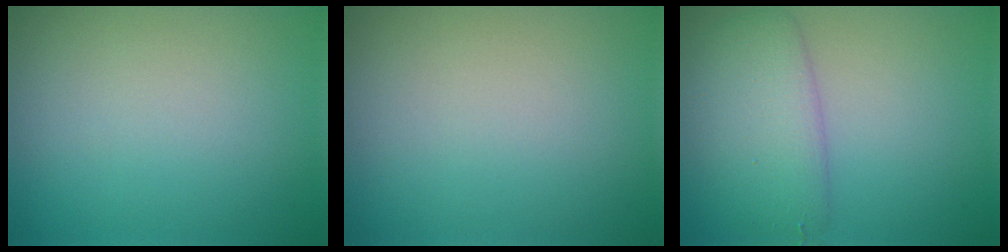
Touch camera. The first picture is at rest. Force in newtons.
{"total": 0.0}
{"total": 4.2, "press": 4.2, "slide": 0.1}